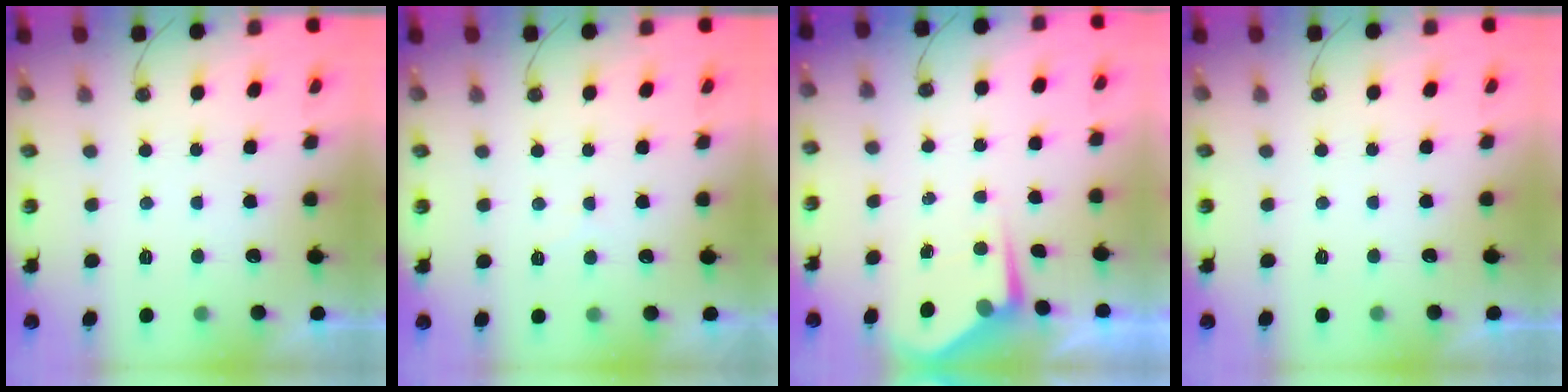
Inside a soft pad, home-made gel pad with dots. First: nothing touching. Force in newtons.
{"total": 4.6, "press": 4.6, "slide": 0.7}
{"total": 4.7, "press": 4.7, "slide": 0.4}
{"total": 0.0}